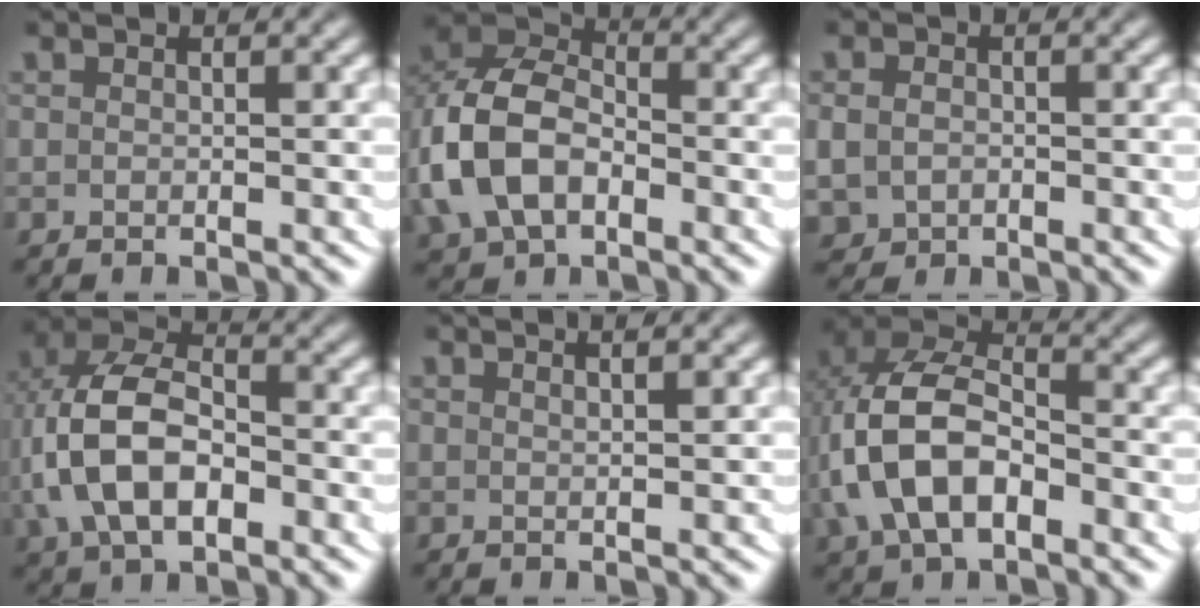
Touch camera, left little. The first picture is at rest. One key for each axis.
{"total": 10.3, "fx": -0.7, "fy": 8.4, "fz": 5.9, "tx": -0.139, "ty": -0.010, "tz": -0.018}
{"total": 3.6, "fx": -0.8, "fy": 3.2, "fz": 1.5, "tx": -0.054, "ty": -0.025, "tz": -0.001}
{"total": 10.1, "fx": -0.2, "fy": 7.2, "fz": 7.1, "tx": -0.149, "ty": -0.017, "tz": -0.001}
{"total": 1.9, "fx": 1.4, "fy": -0.3, "fz": 1.2, "tx": -0.016, "ty": -0.002, "tz": 0.026}
{"total": 11.0, "fx": -0.2, "fy": 8.3, "fz": 7.2, "tx": -0.160, "ty": -0.019, "tz": -0.004}